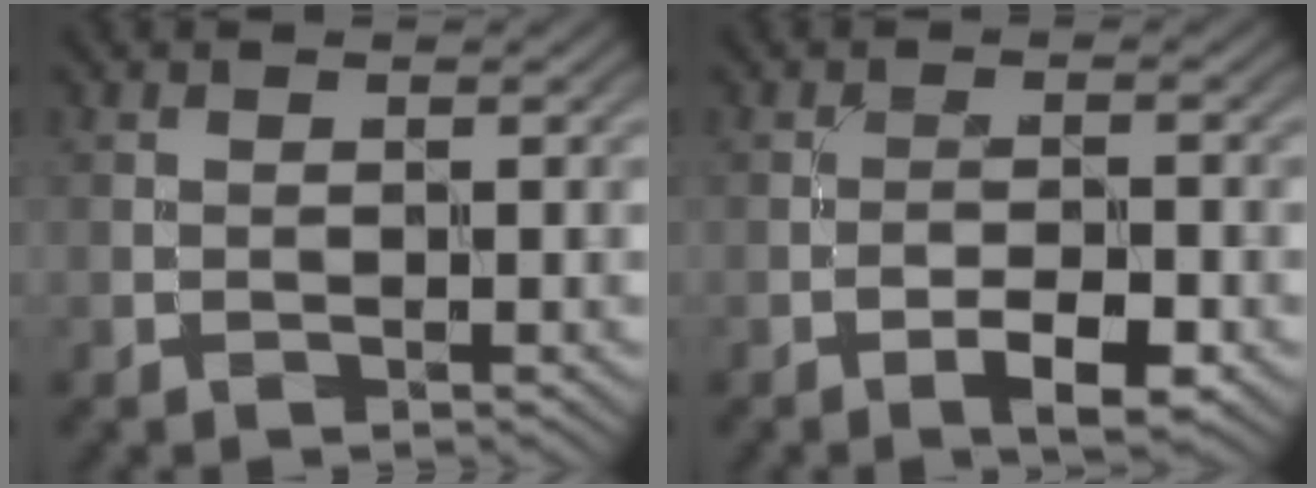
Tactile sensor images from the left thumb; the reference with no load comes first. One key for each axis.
{"total": 3.6, "fx": -2.0, "fy": 1.0, "fz": 2.8, "tx": -0.046, "ty": 0.005, "tz": -0.033}